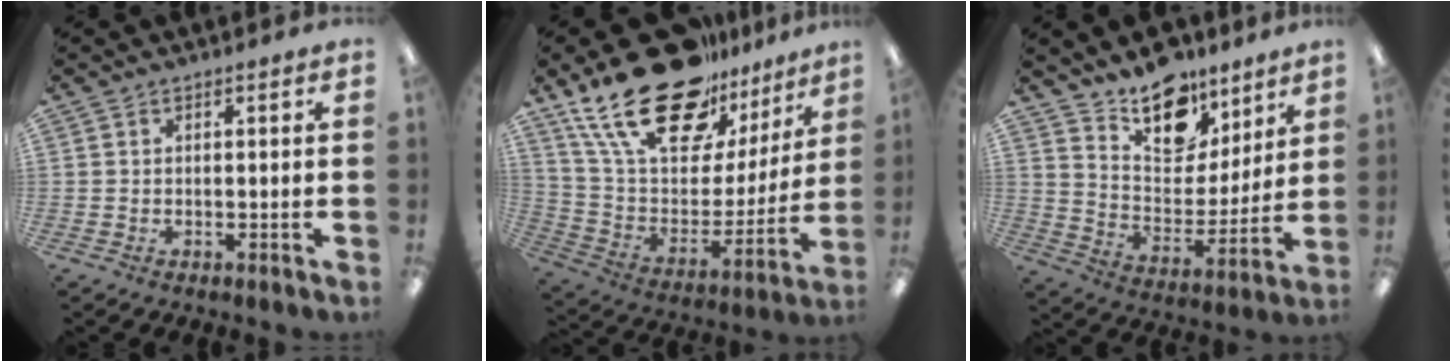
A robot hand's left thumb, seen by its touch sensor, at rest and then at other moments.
{"total": 26.3, "force": [18.5, 12.3, 14.1], "torque": [-0.243, -0.110, 0.330]}
{"total": 15.3, "force": [11.5, 8.4, 5.5], "torque": [-0.091, -0.081, 0.212]}